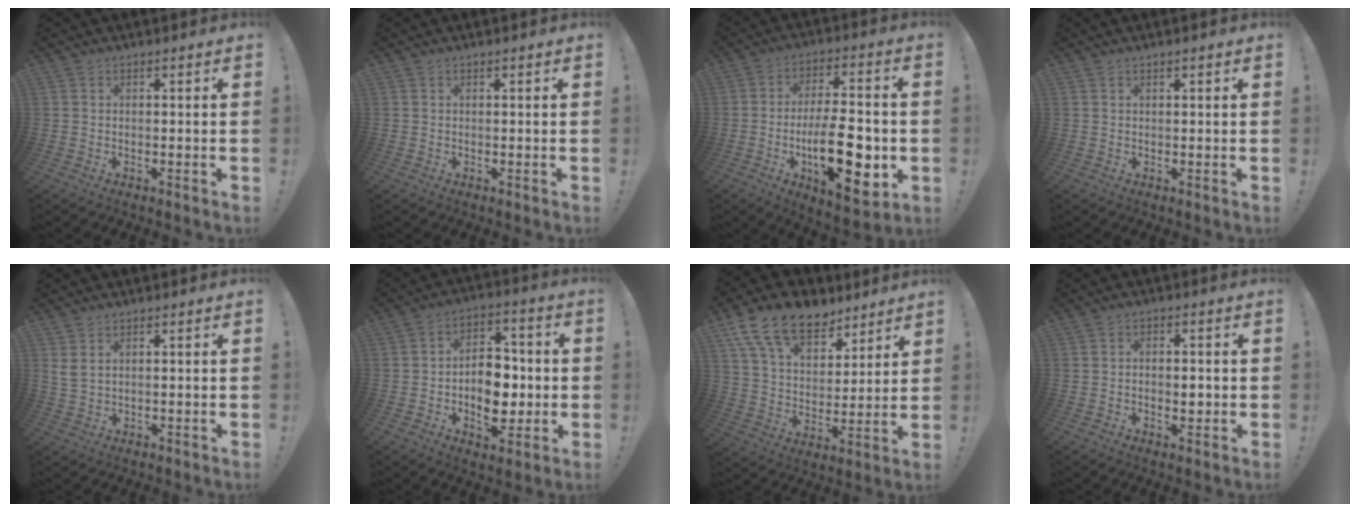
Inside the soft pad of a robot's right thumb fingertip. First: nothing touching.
{"total": 0.0}
{"total": 20.9, "force": [-4.9, 8.8, 18.3], "torque": [-0.302, 0.014, -0.070]}
{"total": 0.7, "force": [0.5, 0.1, 0.5], "torque": [-0.007, 0.000, 0.008]}
{"total": 3.0, "force": [1.2, 1.3, 2.4], "torque": [-0.049, 0.002, 0.025]}
{"total": 13.0, "force": [-2.3, 9.1, 8.9], "torque": [-0.134, 0.016, -0.036]}
{"total": 16.9, "force": [11.2, 9.7, 8.2], "torque": [-0.149, -0.067, 0.207]}
{"total": 2.9, "force": [-0.7, 2.1, 2.0], "torque": [-0.015, 0.000, -0.015]}